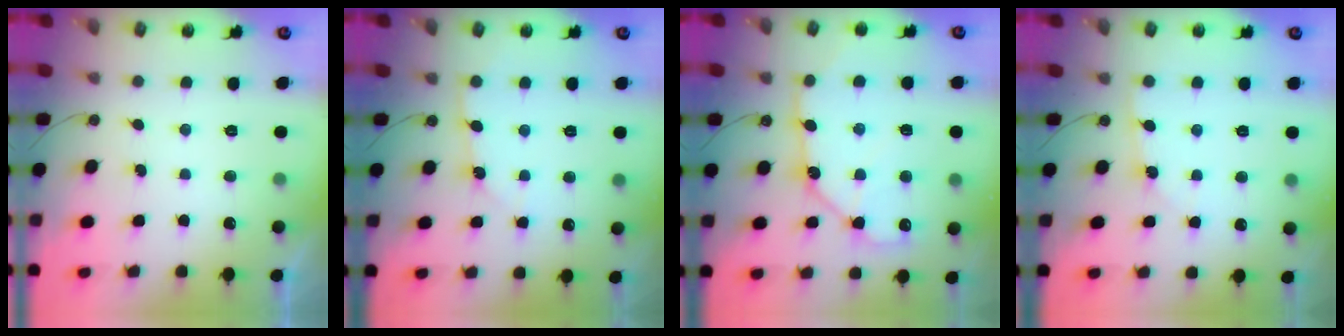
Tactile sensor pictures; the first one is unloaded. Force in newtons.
{"total": 3.2, "press": 3.2, "slide": 0.2}
{"total": 13.6, "press": 13.5, "slide": 1.6}
{"total": 2.0, "press": 1.9, "slide": 0.3}